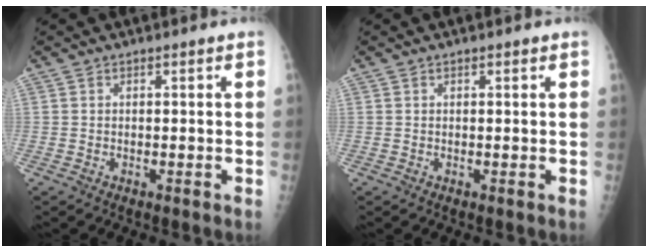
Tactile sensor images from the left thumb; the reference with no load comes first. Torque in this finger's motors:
{"motor_torque": [-0.11, 0.15, 0.05, -0.01, -0.08]}